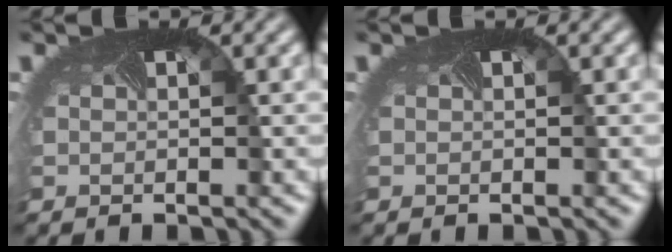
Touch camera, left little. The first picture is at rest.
{"total": 0.0}